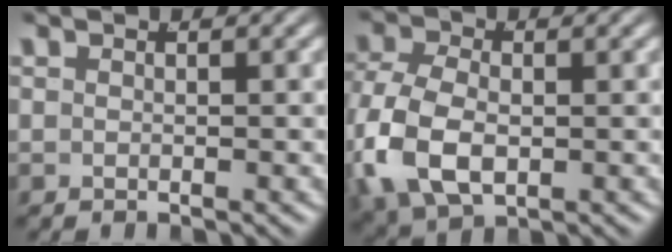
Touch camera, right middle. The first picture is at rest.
{"total": 7.1, "force": [-1.3, 5.1, 4.7], "torque": [-0.144, -0.036, 0.003]}